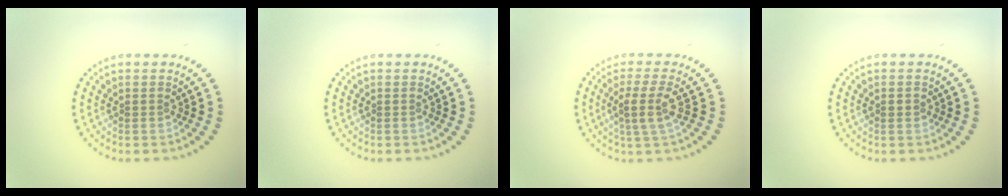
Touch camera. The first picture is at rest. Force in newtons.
{"total": 0.0}
{"total": 2.7, "press": 2.2, "slide": 1.6}
{"total": 1.0, "press": 1.0, "slide": 0.1}